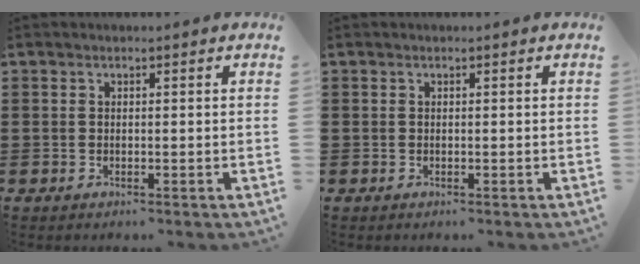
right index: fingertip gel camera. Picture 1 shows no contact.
{"total": 0.0}